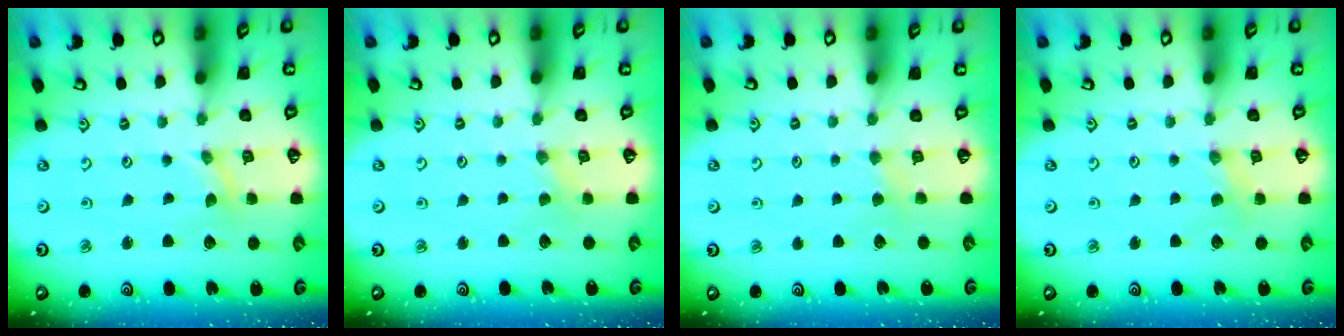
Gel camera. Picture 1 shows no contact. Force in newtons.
{"total": 0.0}
{"total": 2.2, "press": 2.2, "slide": 0.4}
{"total": 1.5, "press": 1.4, "slide": 0.3}